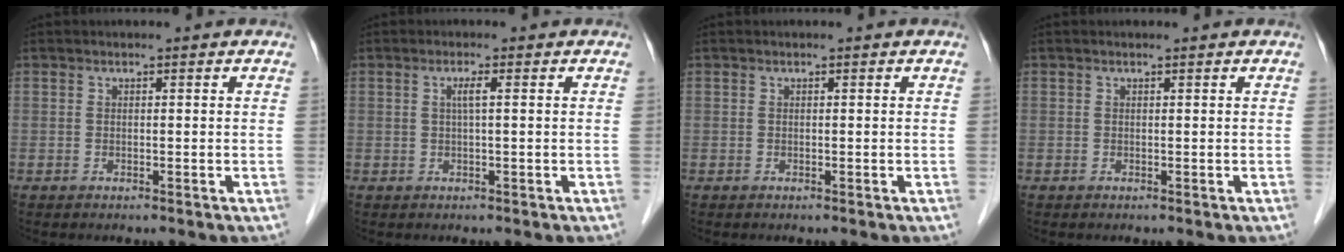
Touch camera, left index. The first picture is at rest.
{"total": 1.5, "force": [0.2, -0.1, 1.5], "torque": [-0.030, 0.002, 0.003]}
{"total": 0.0}
{"total": 0.0}